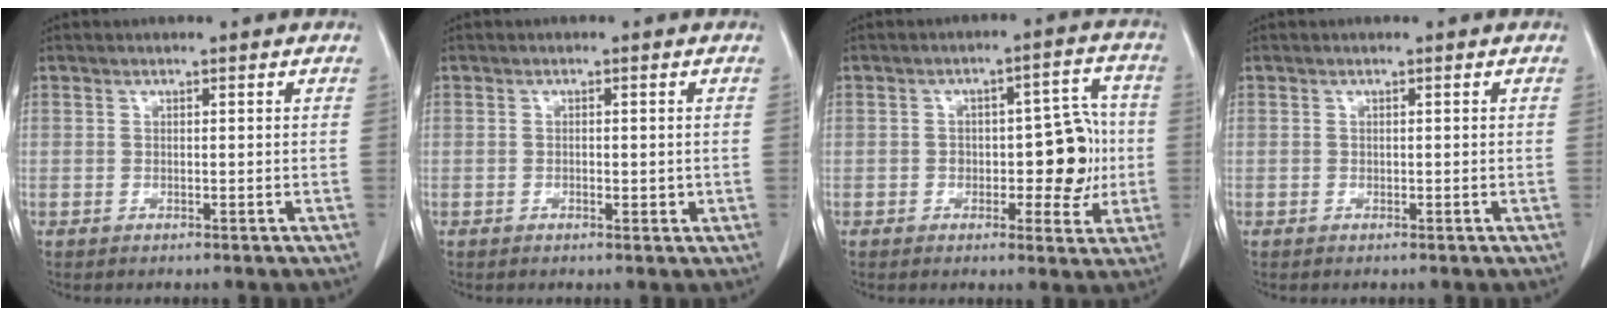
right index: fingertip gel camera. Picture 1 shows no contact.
{"total": 1.5, "force": [-0.3, 0.7, 1.3], "torque": [-0.021, 0.000, -0.002]}
{"total": 8.8, "force": [-1.0, 4.1, 7.8], "torque": [-0.091, 0.029, -0.007]}
{"total": 0.0}